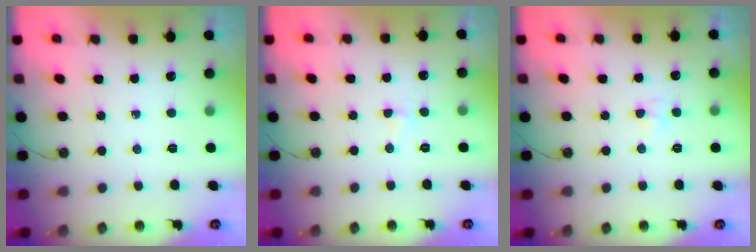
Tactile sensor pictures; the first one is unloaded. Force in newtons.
{"total": 2.8, "press": 2.8, "slide": 0.5}
{"total": 2.9, "press": 2.8, "slide": 0.5}